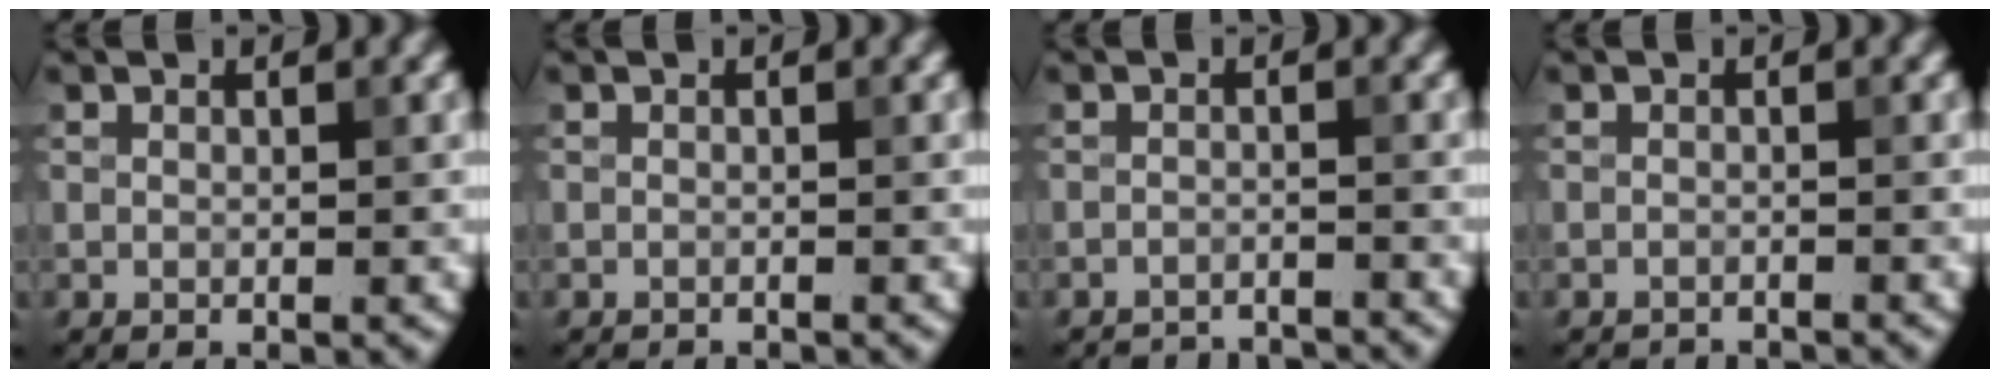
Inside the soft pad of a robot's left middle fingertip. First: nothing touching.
{"total": 1.4, "force": [-1.4, 0.1, 0.2], "torque": [0.005, -0.007, -0.021]}
{"total": 4.4, "force": [-4.4, 0.4, 0.6], "torque": [-0.007, -0.007, -0.068]}
{"total": 2.6, "force": [-2.6, 0.2, 0.3], "torque": [0.002, -0.012, -0.039]}